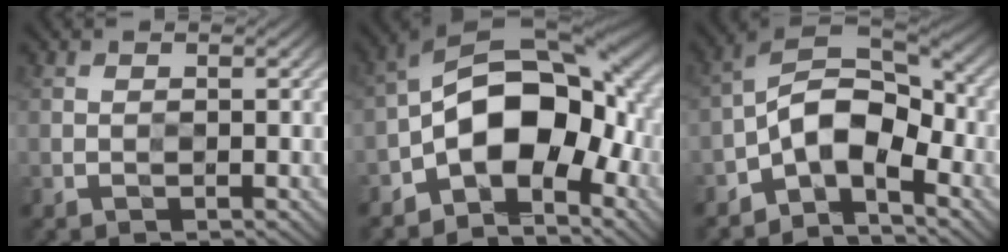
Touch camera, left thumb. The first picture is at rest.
{"total": 13.7, "force": [-3.8, 7.9, 10.5], "torque": [-0.155, 0.005, -0.082]}
{"total": 9.6, "force": [-4.3, 4.9, 7.0], "torque": [-0.114, 0.007, -0.097]}